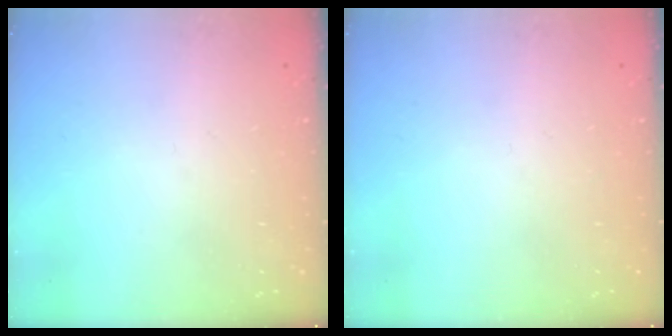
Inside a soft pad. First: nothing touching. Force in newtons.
{"total": 0.0}